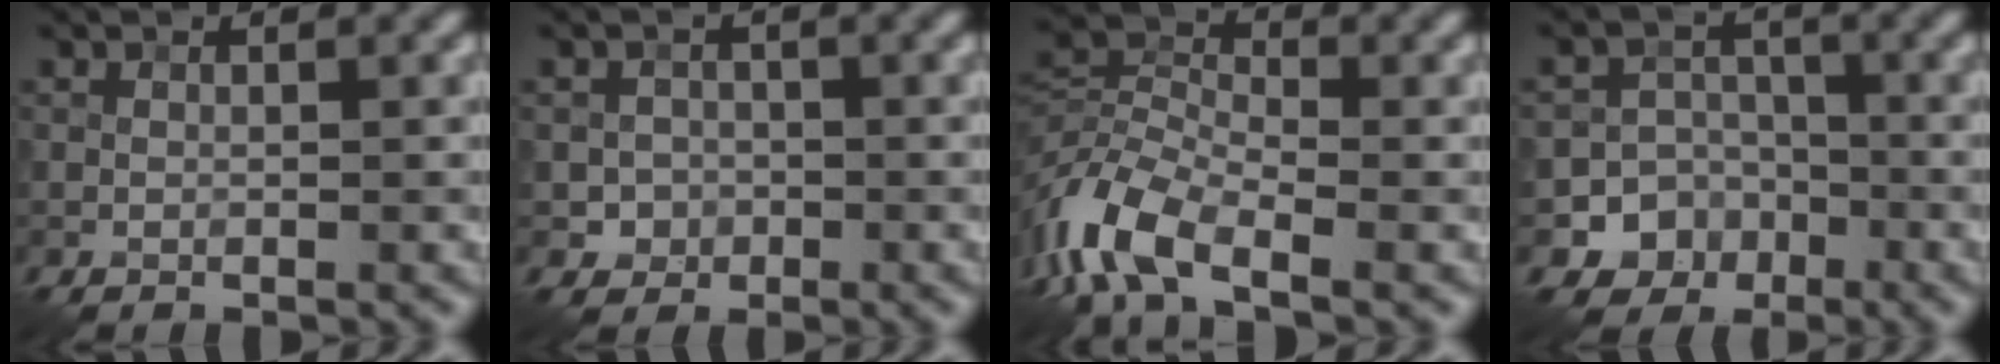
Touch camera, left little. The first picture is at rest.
{"total": 1.6, "force": [-0.5, 1.6, 0.2], "torque": [0.012, 0.000, -0.009]}
{"total": 8.3, "force": [-4.4, 4.0, 5.8], "torque": [-0.133, 0.005, -0.103]}
{"total": 6.2, "force": [-3.2, 5.3, 0.6], "torque": [0.022, -0.011, -0.069]}